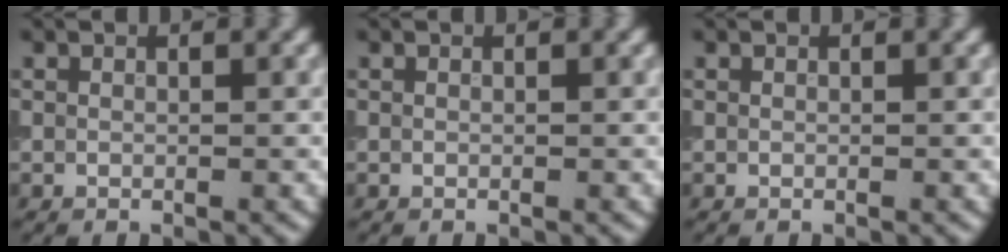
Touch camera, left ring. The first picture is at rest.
{"total": 0.0}
{"total": 0.0}